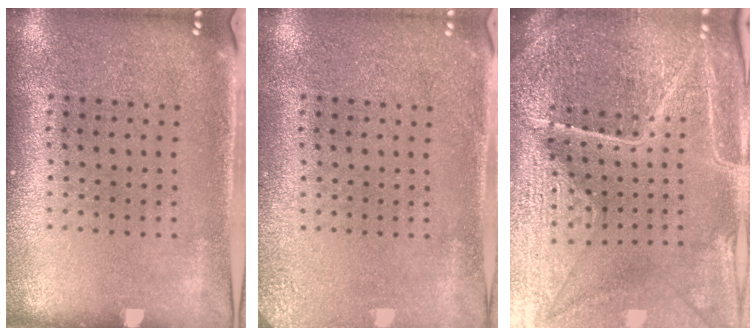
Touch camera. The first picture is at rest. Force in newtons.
{"total": 1.9, "press": 1.9, "slide": 0.2}
{"total": 5.6, "press": 5.2, "slide": 2.2}